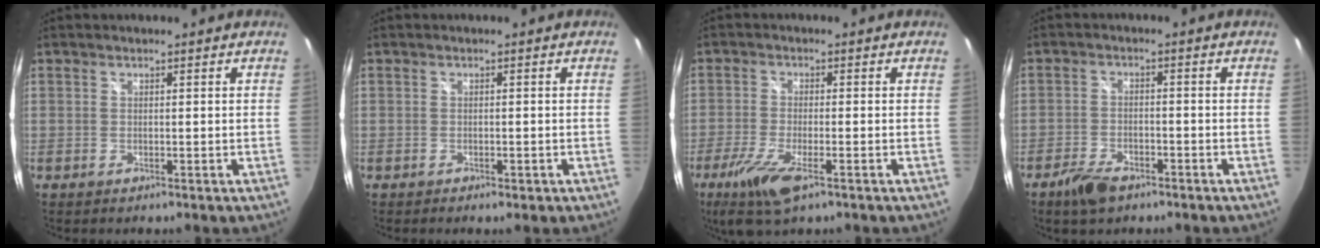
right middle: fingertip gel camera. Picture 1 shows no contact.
{"total": 1.9, "force": [-1.2, 0.9, 1.1], "torque": [-0.020, -0.006, -0.015]}
{"total": 8.6, "force": [-5.1, 2.0, 6.7], "torque": [-0.156, -0.030, -0.093]}
{"total": 6.2, "force": [-4.5, 2.8, 3.2], "torque": [-0.086, -0.007, -0.081]}